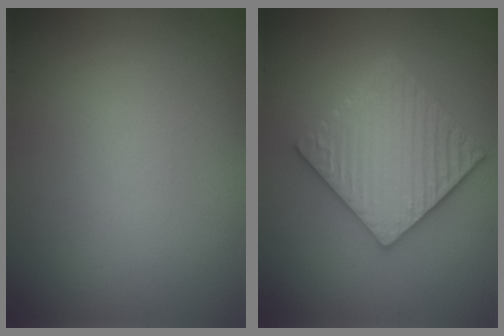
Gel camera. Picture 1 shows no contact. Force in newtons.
{"total": 5.9, "press": 5.8, "slide": 1.1}